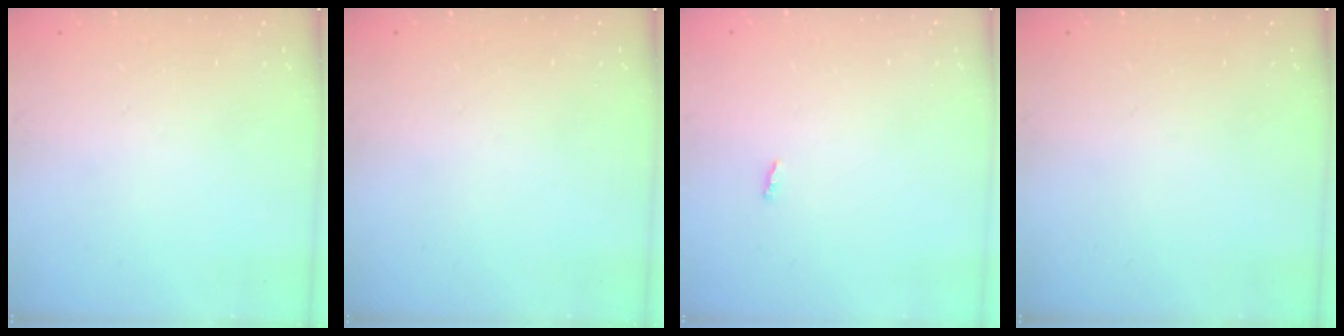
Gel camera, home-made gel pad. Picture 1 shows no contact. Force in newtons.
{"total": 0.0}
{"total": 1.9, "press": 1.9, "slide": 0.2}
{"total": 0.0}